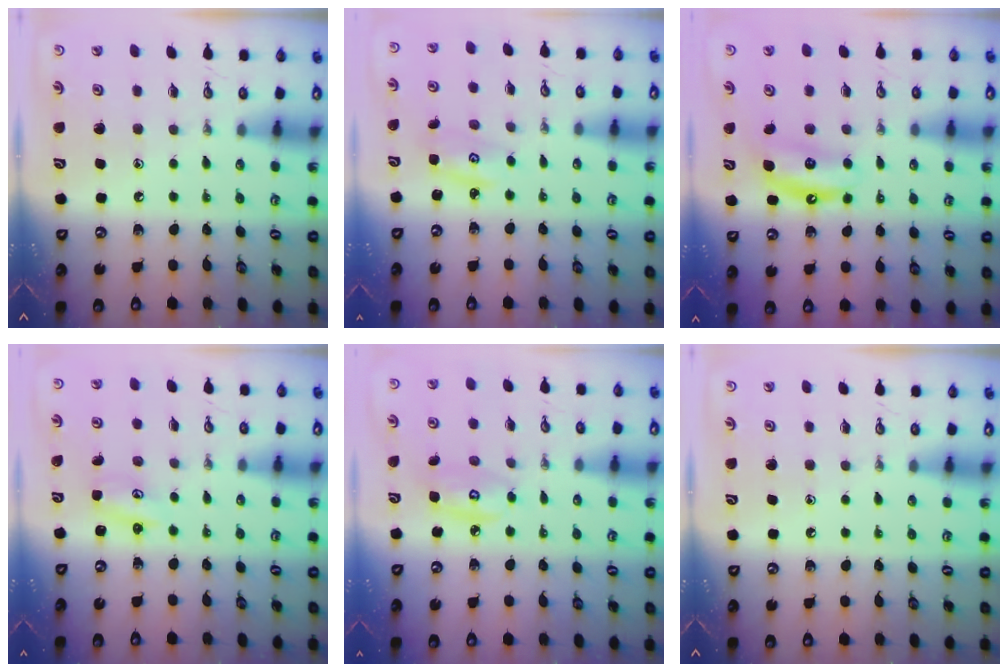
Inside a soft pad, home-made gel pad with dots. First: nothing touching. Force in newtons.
{"total": 2.7, "press": 2.7, "slide": 0.4}
{"total": 6.5, "press": 6.5, "slide": 0.9}
{"total": 2.1, "press": 2.0, "slide": 0.3}
{"total": 5.9, "press": 5.9, "slide": 0.2}
{"total": 0.0}